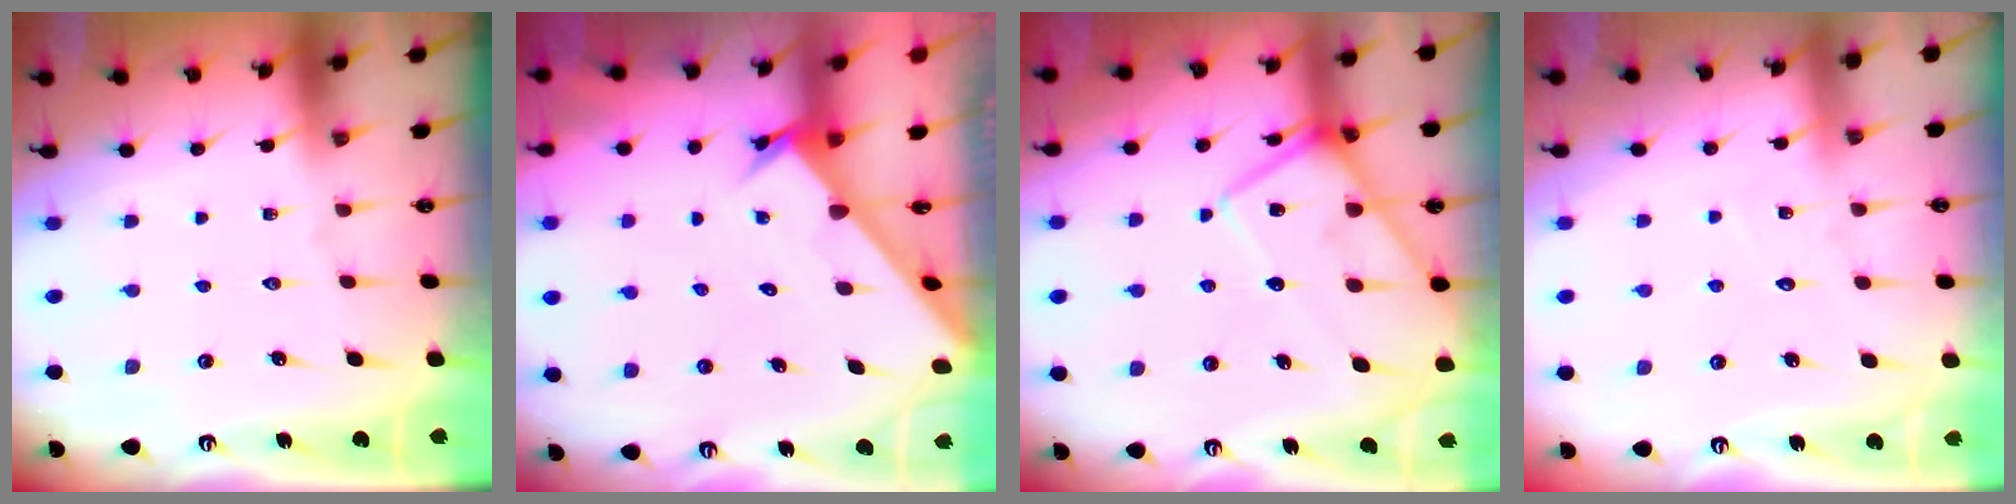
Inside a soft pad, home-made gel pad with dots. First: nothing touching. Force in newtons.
{"total": 2.2, "press": 2.2, "slide": 0.1}
{"total": 14.2, "press": 14.1, "slide": 1.2}
{"total": 3.2, "press": 3.2, "slide": 0.3}